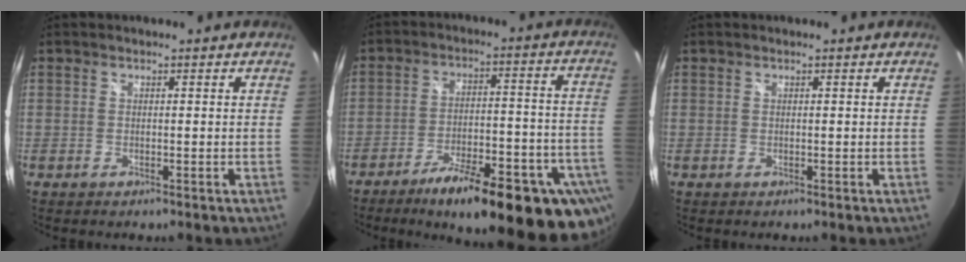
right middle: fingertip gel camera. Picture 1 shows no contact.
{"total": 25.2, "force": [-18.3, 5.7, 16.4], "torque": [-0.214, -0.024, -0.246]}
{"total": 0.0}